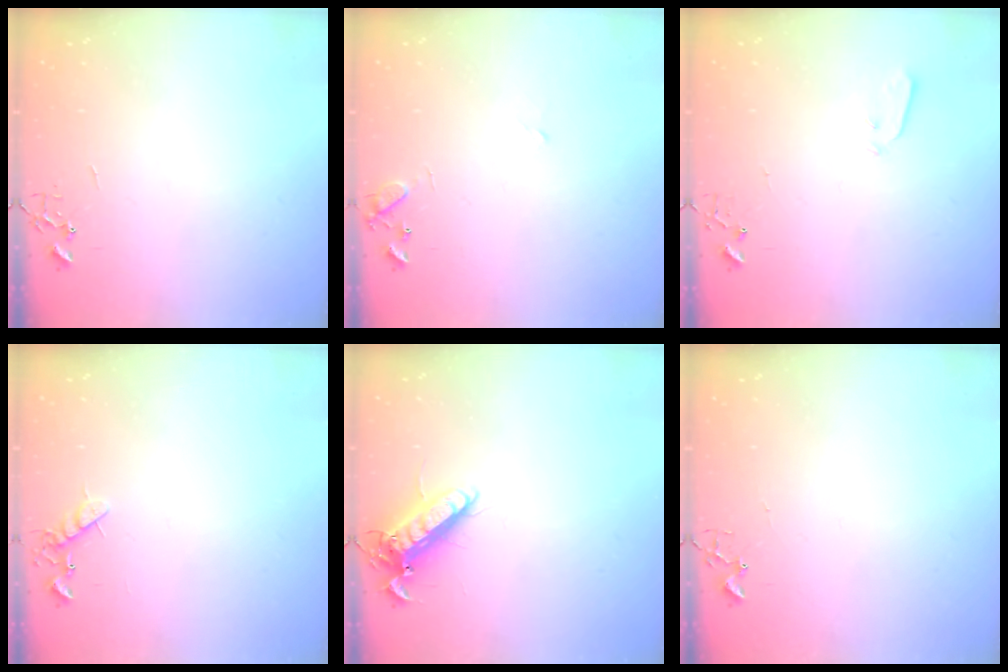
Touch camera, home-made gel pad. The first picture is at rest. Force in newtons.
{"total": 8.6, "press": 8.5, "slide": 1.1}
{"total": 3.5, "press": 3.5, "slide": 0.3}
{"total": 6.3, "press": 6.2, "slide": 0.9}
{"total": 13.3, "press": 13.0, "slide": 2.5}
{"total": 1.7, "press": 1.6, "slide": 0.2}